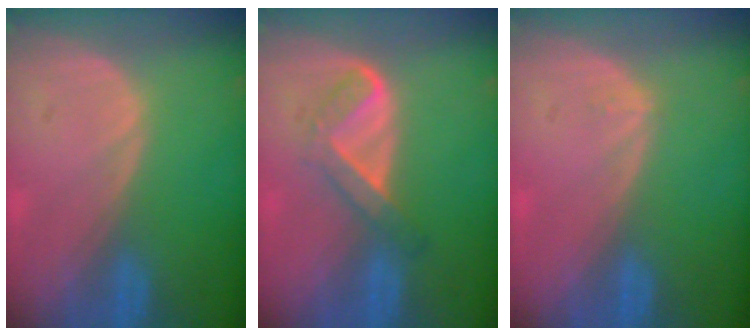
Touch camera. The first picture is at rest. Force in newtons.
{"total": 5.5, "press": 4.6, "slide": 3.0}
{"total": 0.6, "press": 0.4, "slide": 0.5}